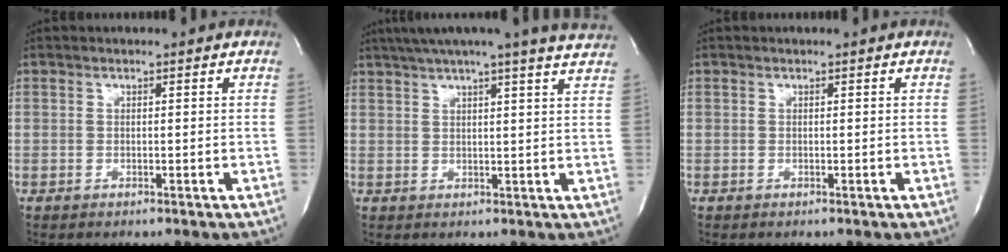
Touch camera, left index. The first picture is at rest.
{"total": 15.5, "force": [13.5, -1.0, 7.5], "torque": [-0.125, -0.009, 0.162]}
{"total": 0.0}